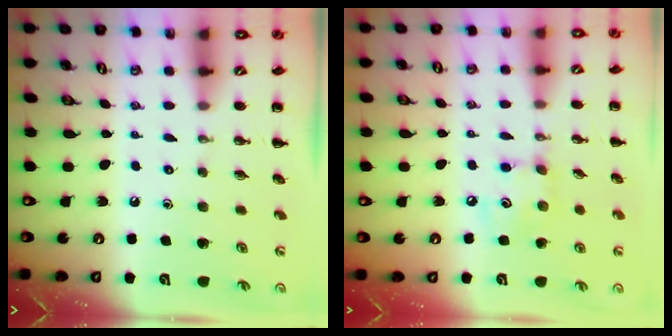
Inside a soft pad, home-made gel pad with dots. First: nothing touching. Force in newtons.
{"total": 6.0, "press": 6.0, "slide": 0.5}